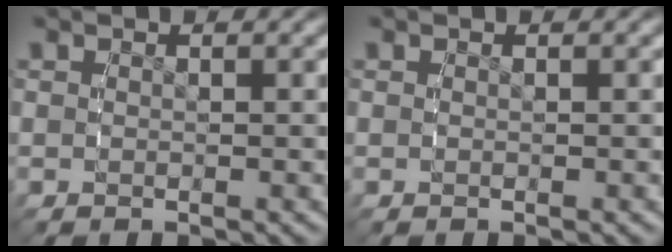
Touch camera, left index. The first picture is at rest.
{"total": 0.0}